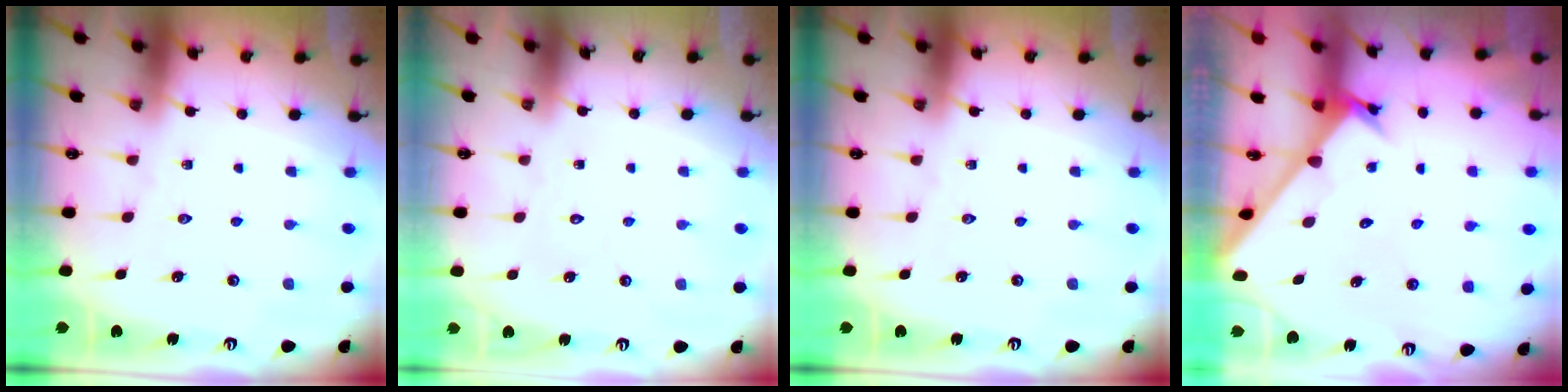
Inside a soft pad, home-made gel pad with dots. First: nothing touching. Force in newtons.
{"total": 1.6, "press": 1.6, "slide": 0.1}
{"total": 0.0}
{"total": 2.8, "press": 2.8, "slide": 0.3}